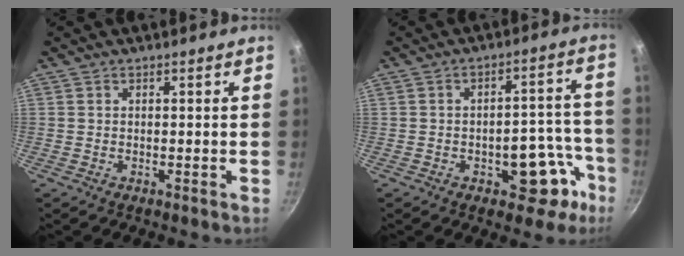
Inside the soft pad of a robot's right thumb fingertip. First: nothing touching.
{"total": 11.6, "force": [-5.2, 6.5, 8.0], "torque": [-0.036, 0.053, -0.060]}